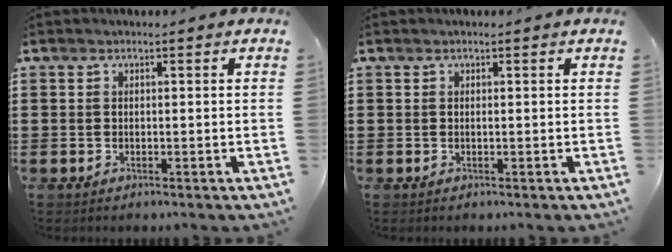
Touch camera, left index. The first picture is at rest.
{"total": 0.0}